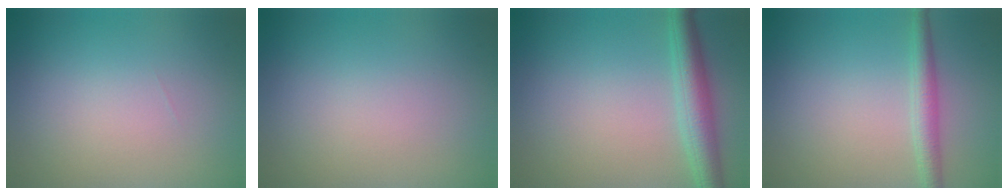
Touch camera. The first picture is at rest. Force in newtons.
{"total": 0.0}
{"total": 3.9, "press": 3.9, "slide": 0.1}
{"total": 2.4, "press": 2.4, "slide": 0.0}